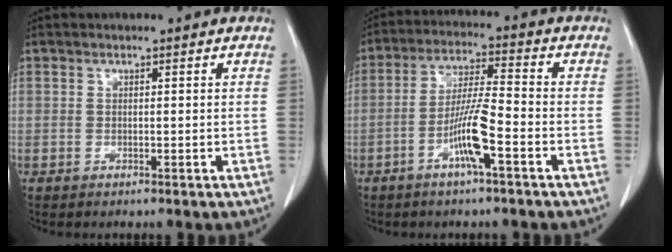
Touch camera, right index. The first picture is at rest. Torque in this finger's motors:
{"motor_torque": [0.56, -0.43, 0.13, 0.12]}